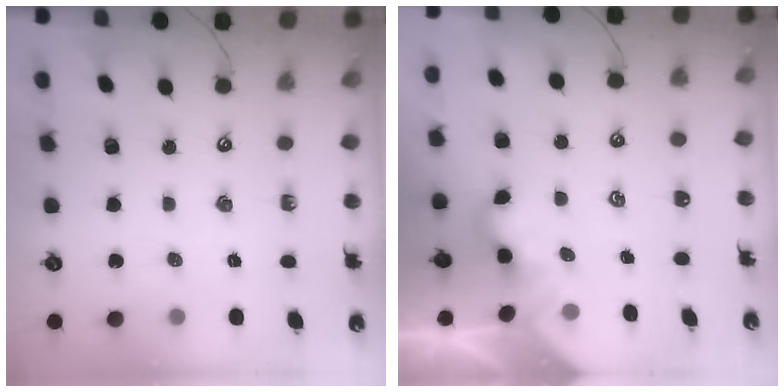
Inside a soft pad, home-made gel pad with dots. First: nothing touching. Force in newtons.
{"total": 2.4, "press": 2.4, "slide": 0.2}